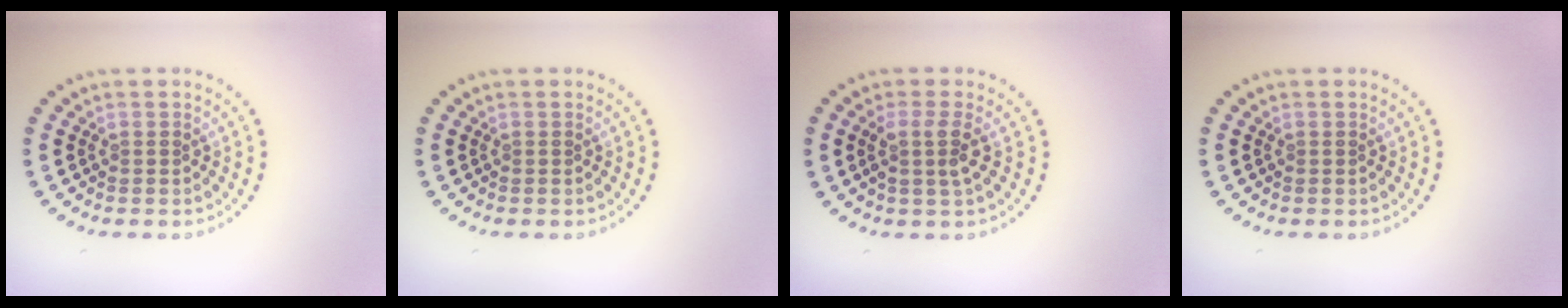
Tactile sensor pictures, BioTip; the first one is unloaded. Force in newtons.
{"total": 0.0}
{"total": 2.2, "press": 1.8, "slide": 1.2}
{"total": 0.0}